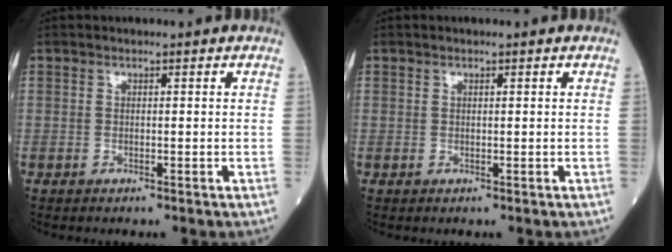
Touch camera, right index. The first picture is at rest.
{"total": 0.0}